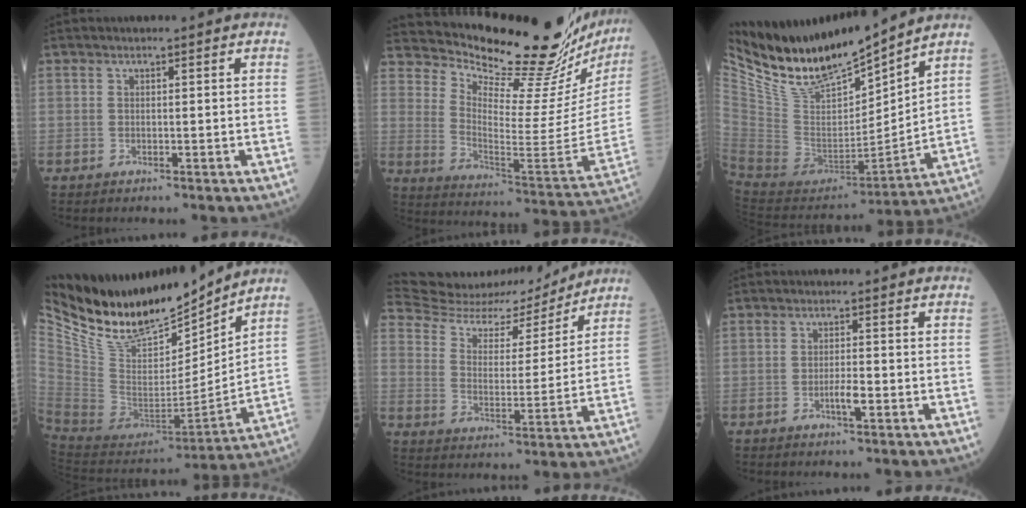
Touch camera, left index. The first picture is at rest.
{"total": 25.7, "force": [23.9, 1.1, 9.5], "torque": [-0.160, -0.127, 0.321]}
{"total": 15.8, "force": [14.5, 2.1, 5.9], "torque": [-0.121, -0.014, 0.292]}
{"total": 21.5, "force": [18.6, 5.6, 9.2], "torque": [-0.182, -0.020, 0.335]}
{"total": 15.1, "force": [14.6, 2.5, 2.7], "torque": [-0.055, -0.003, 0.229]}
{"total": 2.1, "force": [-0.9, 0.3, 1.9], "torque": [-0.035, 0.000, -0.015]}